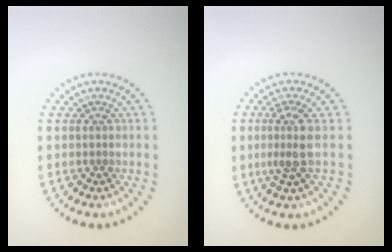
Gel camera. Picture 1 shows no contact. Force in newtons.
{"total": 2.7, "press": 2.0, "slide": 1.7}